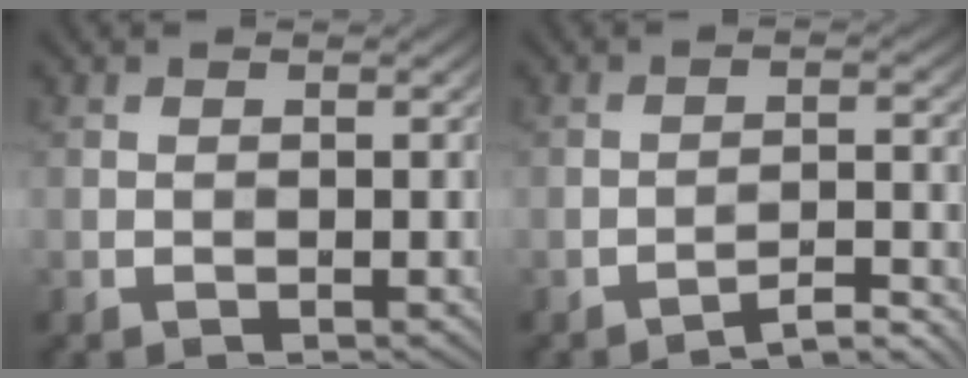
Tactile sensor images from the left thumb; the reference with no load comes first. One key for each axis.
{"total": 4.0, "fx": -3.5, "fy": 0.4, "fz": 1.8, "tx": -0.022, "ty": 0.016, "tz": -0.056}